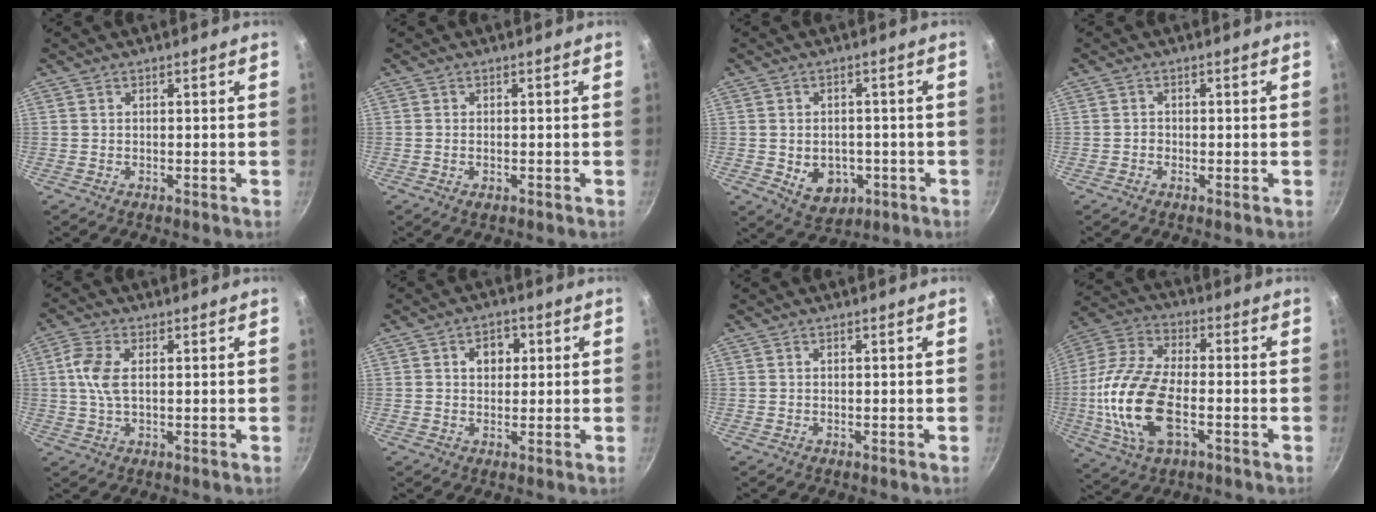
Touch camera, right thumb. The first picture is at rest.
{"total": 1.2, "force": [-0.4, 0.7, 0.9], "torque": [-0.018, 0.005, -0.005]}
{"total": 7.5, "force": [-1.9, 5.7, 4.4], "torque": [-0.042, 0.008, -0.014]}
{"total": 1.2, "force": [-0.4, 0.8, 0.7], "torque": [-0.006, 0.001, -0.012]}
{"total": 6.2, "force": [1.0, 3.1, 5.3], "torque": [-0.129, 0.007, 0.017]}
{"total": 4.7, "force": [1.1, 3.6, 2.9], "torque": [-0.018, 0.003, 0.013]}
{"total": 0.0}
{"total": 18.7, "force": [-3.9, 9.5, 15.7], "torque": [-0.340, 0.019, -0.070]}